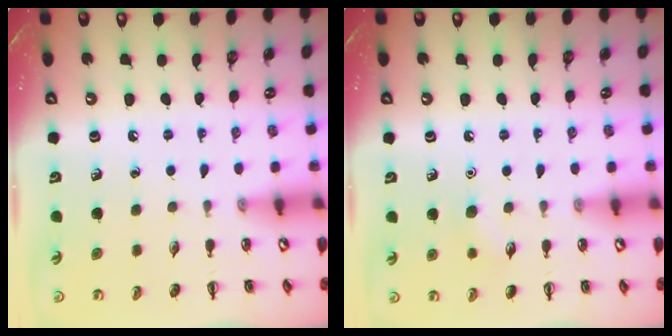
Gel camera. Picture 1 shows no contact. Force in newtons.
{"total": 5.6, "press": 5.4, "slide": 1.5}